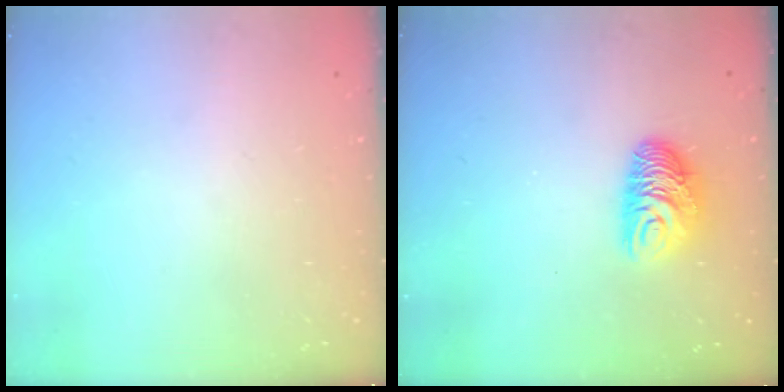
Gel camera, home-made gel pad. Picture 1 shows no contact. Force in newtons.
{"total": 9.0, "press": 9.0, "slide": 0.2}